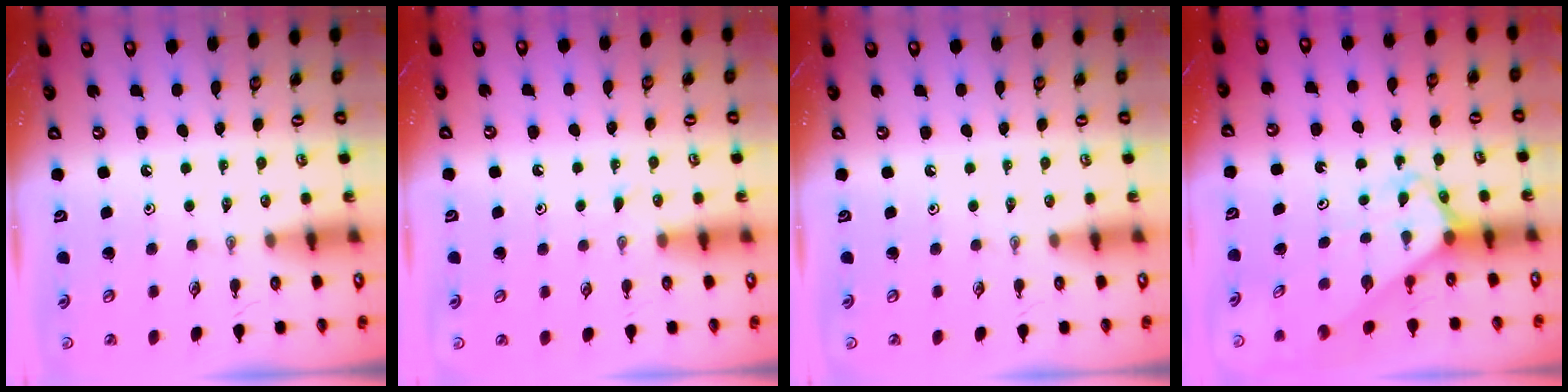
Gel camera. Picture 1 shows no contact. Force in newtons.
{"total": 2.9, "press": 2.8, "slide": 0.4}
{"total": 0.0}
{"total": 2.8, "press": 2.8, "slide": 0.2}